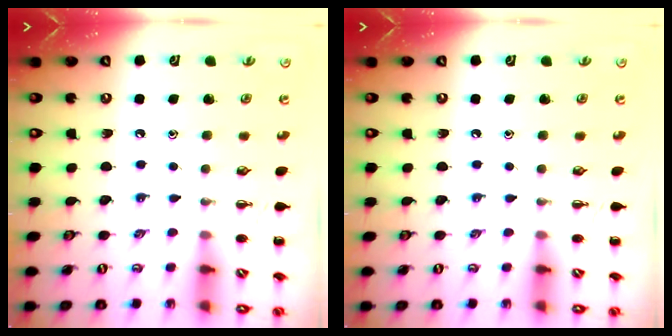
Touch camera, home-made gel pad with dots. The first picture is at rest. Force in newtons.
{"total": 0.0}